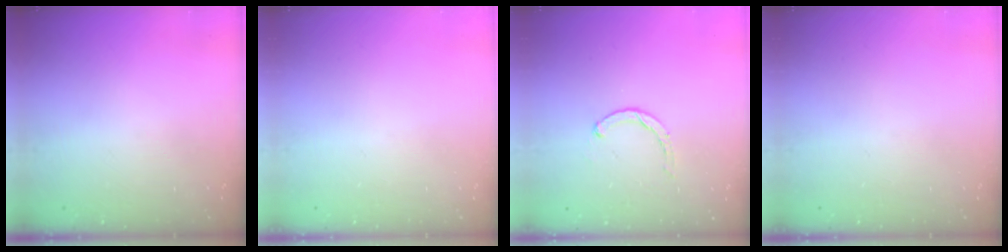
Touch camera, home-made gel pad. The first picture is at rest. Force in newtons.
{"total": 0.0}
{"total": 0.6, "press": 0.6, "slide": 0.2}
{"total": 0.0}